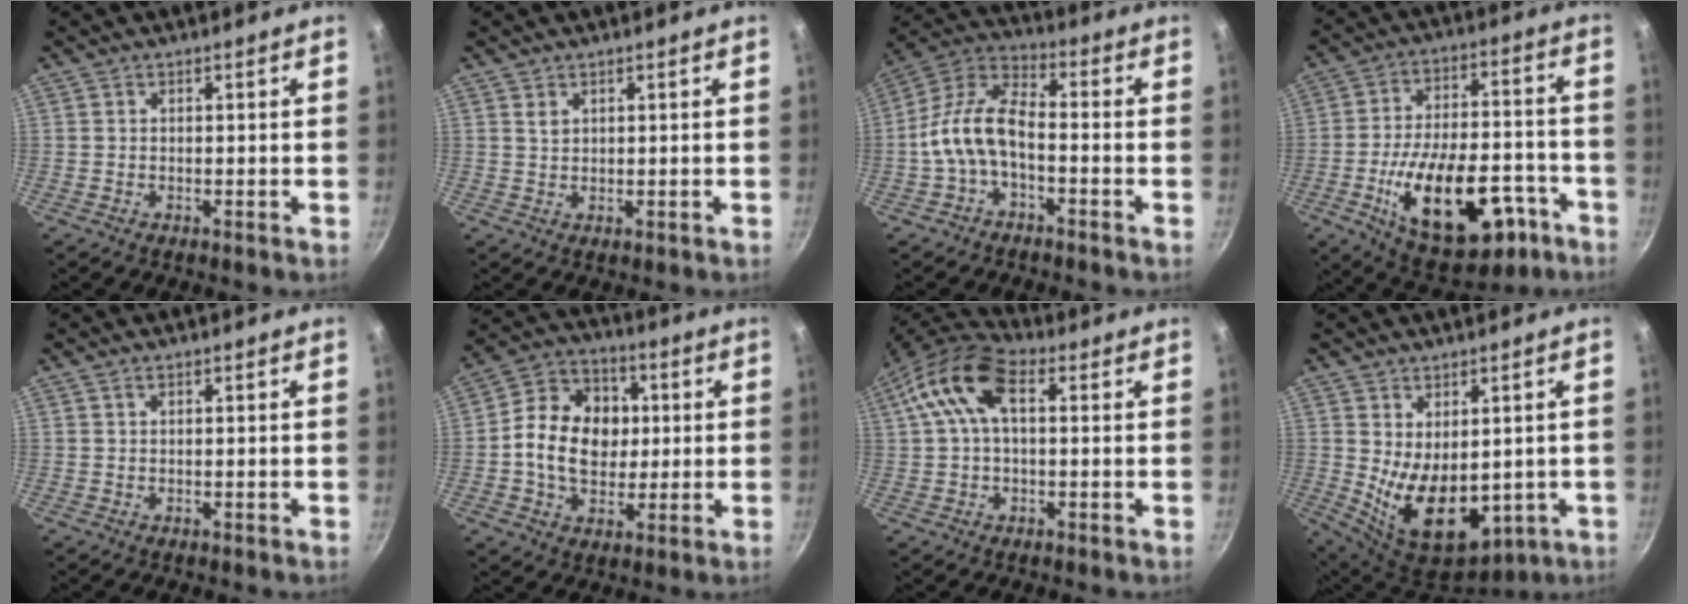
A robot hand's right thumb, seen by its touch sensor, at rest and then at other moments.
{"total": 1.5, "force": [0.9, 0.9, 0.8], "torque": [-0.012, -0.004, 0.019]}
{"total": 12.2, "force": [-2.9, 6.0, 10.2], "torque": [-0.192, 0.045, -0.072]}
{"total": 23.6, "force": [-9.3, 12.3, 17.9], "torque": [-0.260, 0.048, -0.123]}
{"total": 0.7, "force": [0.5, 0.1, 0.6], "torque": [-0.012, 0.002, 0.010]}
{"total": 14.9, "force": [0.6, 11.6, 9.3], "torque": [-0.128, 0.017, -0.002]}
{"total": 13.2, "force": [3.4, 7.4, 10.3], "torque": [-0.202, 0.032, 0.044]}
{"total": 13.3, "force": [-0.2, 8.4, 10.3], "torque": [-0.144, -0.034, 0.030]}